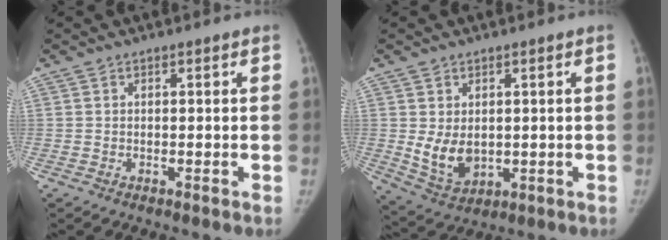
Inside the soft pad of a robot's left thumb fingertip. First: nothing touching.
{"total": 6.6, "force": [0.3, 4.7, 4.6], "torque": [-0.069, -0.025, 0.024]}